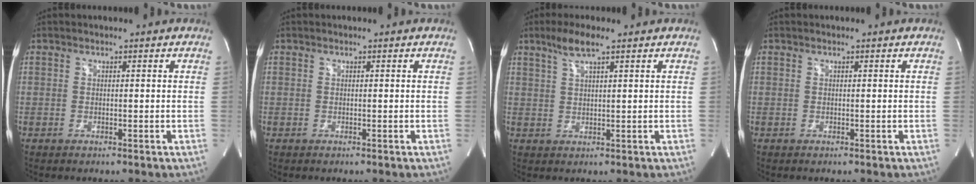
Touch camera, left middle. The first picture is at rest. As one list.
[{"total": 0.0}, {"total": 4.0, "force": [2.7, 0.2, 3.0], "torque": [-0.068, 0.006, 0.055]}, {"total": 0.0}]